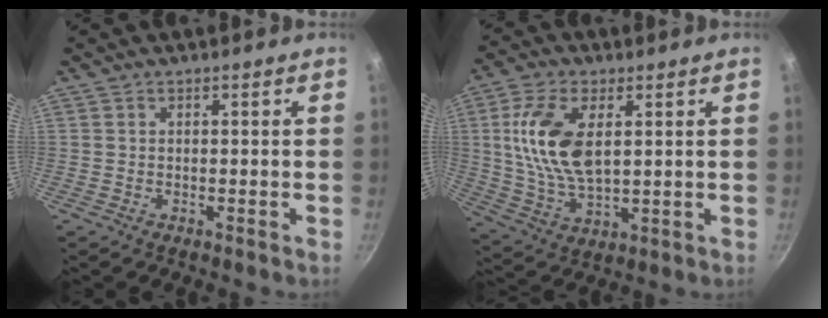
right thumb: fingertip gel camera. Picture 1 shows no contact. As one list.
[{"total": 14.2, "force": [3.0, 7.5, 11.7], "torque": [-0.226, -0.009, 0.063]}]